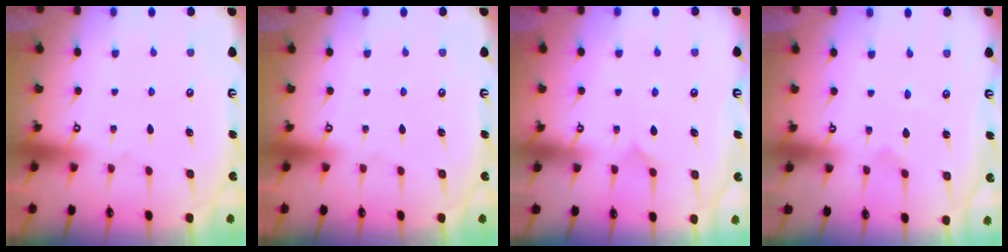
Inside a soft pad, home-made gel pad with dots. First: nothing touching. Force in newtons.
{"total": 0.0}
{"total": 5.0, "press": 5.0, "slide": 0.7}
{"total": 0.0}